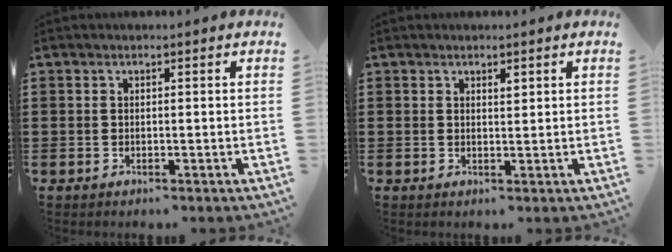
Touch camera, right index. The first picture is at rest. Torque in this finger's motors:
{"motor_torque": [0.46, -0.23, 0.00, 0.02]}